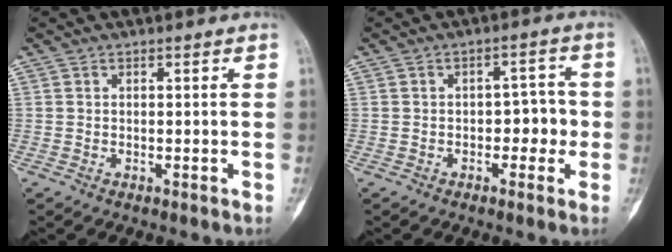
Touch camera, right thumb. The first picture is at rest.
{"total": 4.9, "force": [-1.0, 3.2, 3.5], "torque": [-0.013, 0.020, -0.020]}